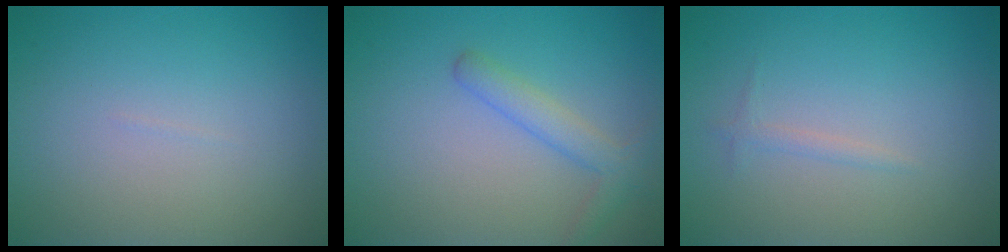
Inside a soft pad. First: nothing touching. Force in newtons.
{"total": 2.4, "press": 2.4, "slide": 0.1}
{"total": 0.7, "press": 0.7, "slide": 0.1}